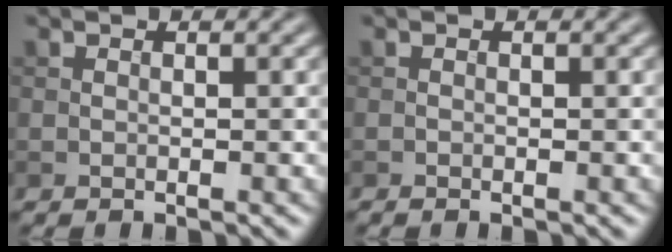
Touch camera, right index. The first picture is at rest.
{"total": 0.0}